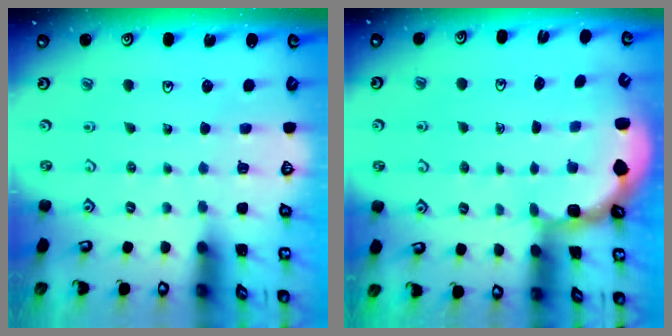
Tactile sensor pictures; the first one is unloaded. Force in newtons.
{"total": 2.4, "press": 2.1, "slide": 1.2}